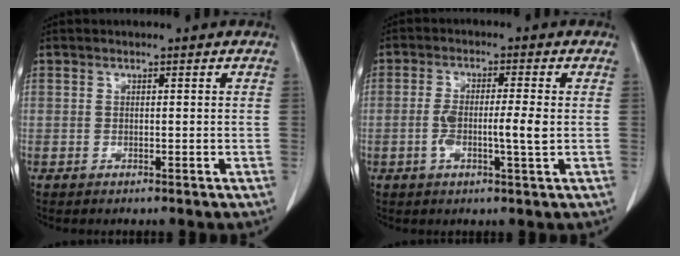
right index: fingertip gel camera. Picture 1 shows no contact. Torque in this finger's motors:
{"motor_torque": [-0.06, 0.14, 0.10, 0.02]}